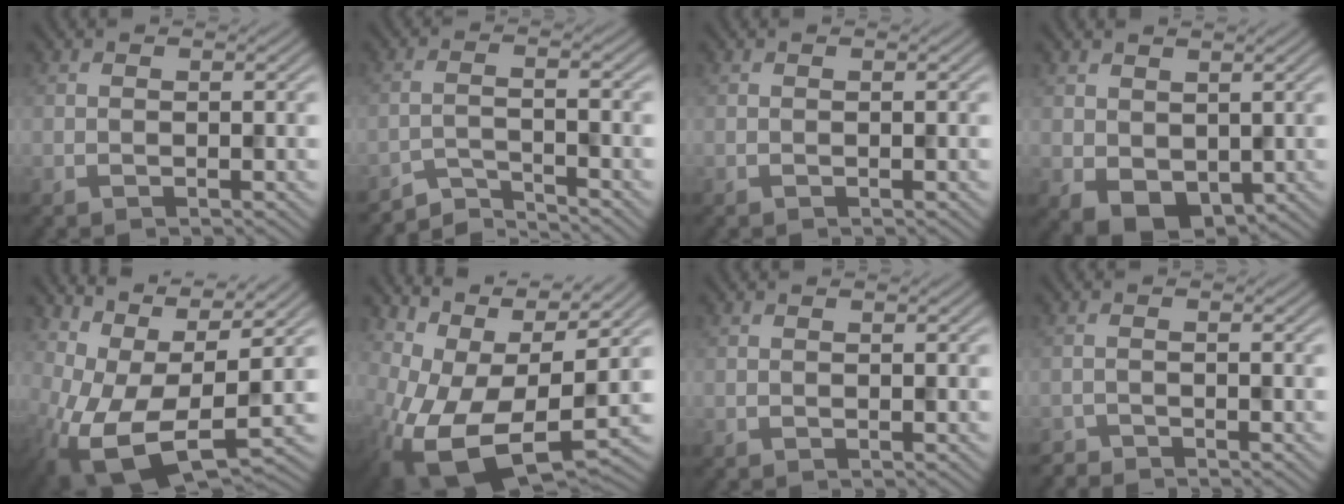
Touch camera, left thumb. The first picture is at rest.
{"total": 3.7, "force": [-3.6, 0.2, 1.0], "torque": [-0.013, 0.001, -0.078]}
{"total": 0.0}
{"total": 4.3, "force": [0.4, 3.2, 2.8], "torque": [-0.068, -0.013, 0.012]}
{"total": 12.0, "force": [0.8, 6.0, 10.3], "torque": [-0.214, -0.016, 0.023]}
{"total": 13.6, "force": [0.5, 6.7, 11.8], "torque": [-0.239, -0.025, 0.025]}
{"total": 0.0}
{"total": 1.7, "force": [-1.6, 0.1, 0.1], "torque": [0.001, -0.003, -0.035]}